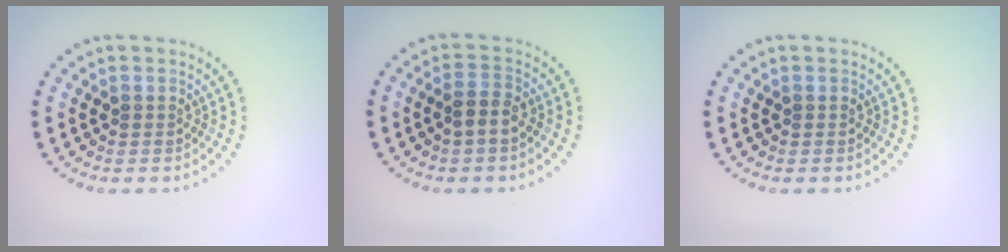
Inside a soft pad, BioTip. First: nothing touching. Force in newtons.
{"total": 1.9, "press": 1.8, "slide": 0.7}
{"total": 0.0}